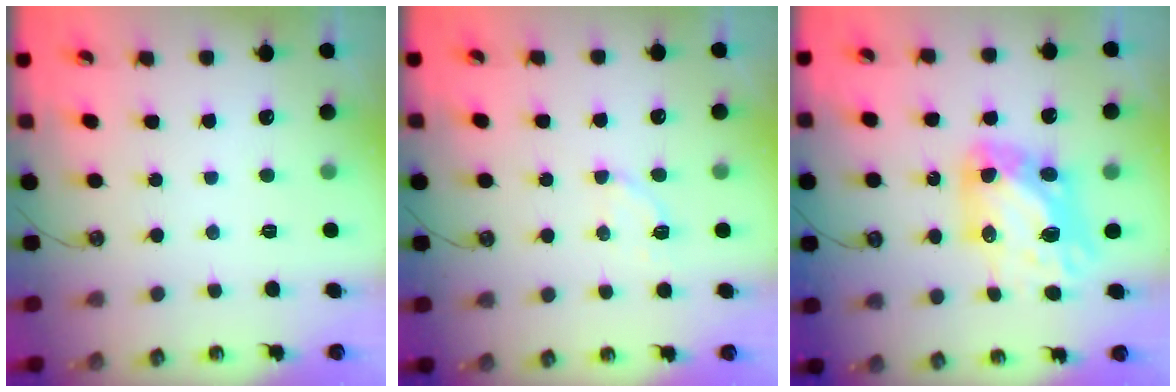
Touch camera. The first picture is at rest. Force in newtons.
{"total": 2.8, "press": 2.5, "slide": 1.1}
{"total": 11.5, "press": 11.5, "slide": 0.9}